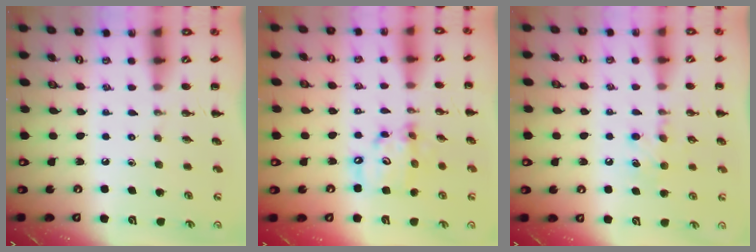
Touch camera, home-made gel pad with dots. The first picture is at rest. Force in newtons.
{"total": 11.4, "press": 11.1, "slide": 2.5}
{"total": 9.1, "press": 8.9, "slide": 2.0}